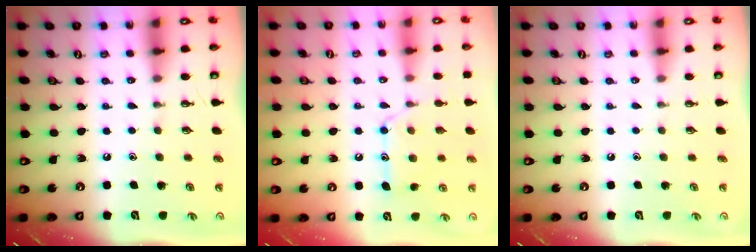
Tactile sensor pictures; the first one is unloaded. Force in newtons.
{"total": 12.9, "press": 12.9, "slide": 1.0}
{"total": 0.0}